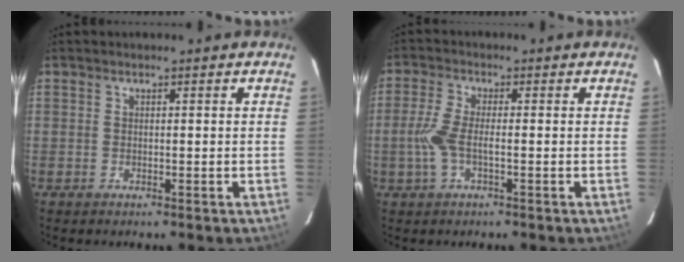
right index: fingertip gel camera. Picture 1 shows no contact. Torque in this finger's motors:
{"motor_torque": [0.25, -0.05, 0.35, 0.12]}